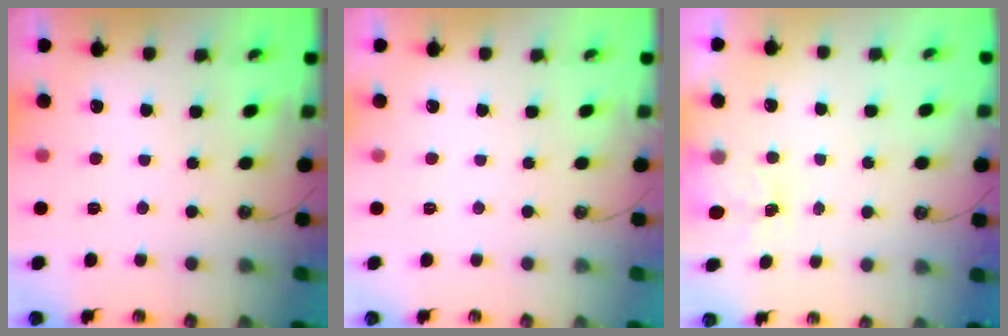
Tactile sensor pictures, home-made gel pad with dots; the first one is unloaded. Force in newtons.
{"total": 0.0}
{"total": 2.6, "press": 2.6, "slide": 0.4}